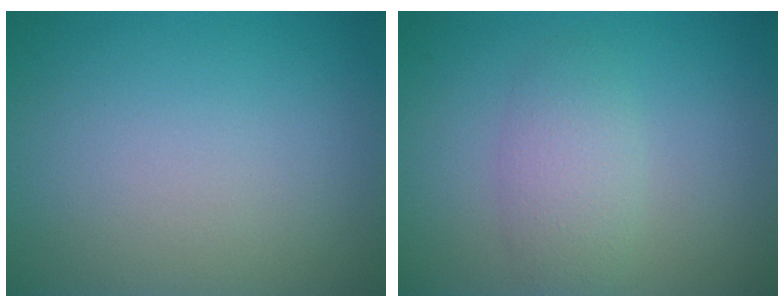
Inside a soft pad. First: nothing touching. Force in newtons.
{"total": 2.8, "press": 2.8, "slide": 0.1}